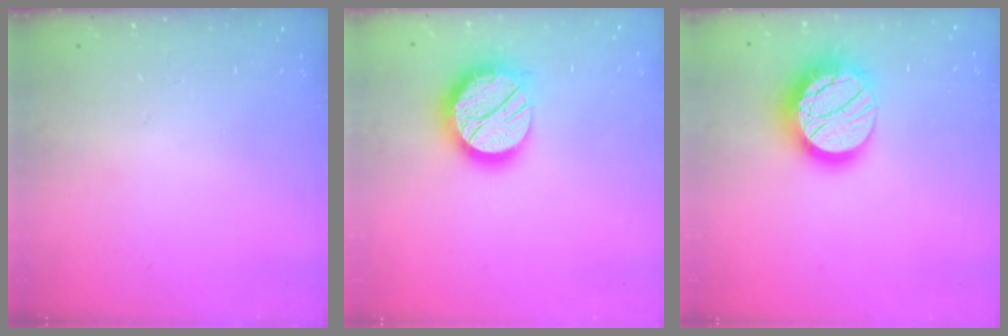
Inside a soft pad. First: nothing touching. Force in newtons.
{"total": 18.2, "press": 18.2, "slide": 1.1}
{"total": 18.5, "press": 18.5, "slide": 1.0}